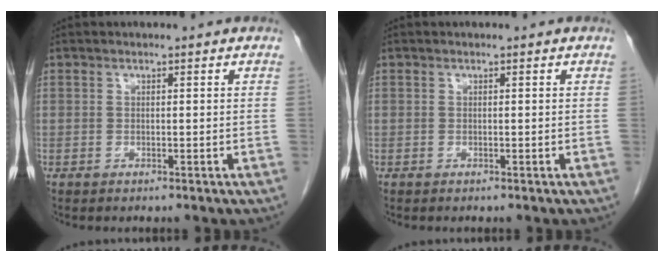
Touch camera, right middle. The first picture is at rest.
{"total": 0.0}